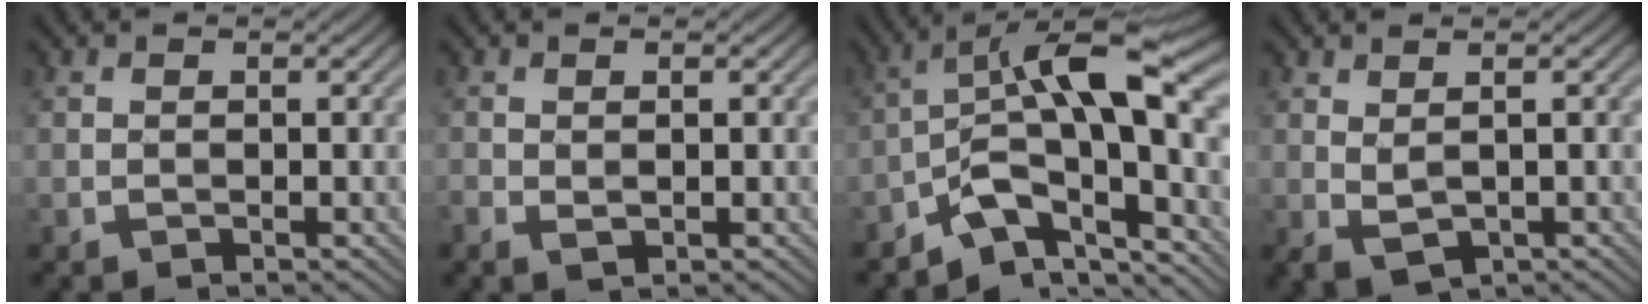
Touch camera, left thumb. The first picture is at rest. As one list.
[{"total": 1.4, "force": [-0.3, 0.7, 1.2], "torque": [-0.030, -0.005, -0.003]}, {"total": 11.5, "force": [-3.5, 4.3, 10.0], "torque": [-0.161, 0.011, -0.075]}, {"total": 2.0, "force": [0.8, 0.7, 1.7], "torque": [-0.041, -0.002, 0.019]}]